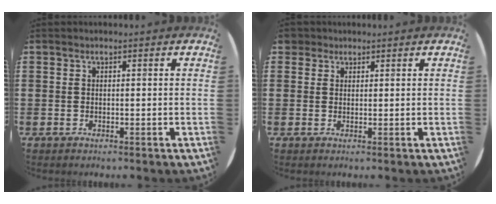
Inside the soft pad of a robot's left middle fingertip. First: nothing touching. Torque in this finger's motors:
{"motor_torque": [0.12, -0.07, -0.01, 0.01]}